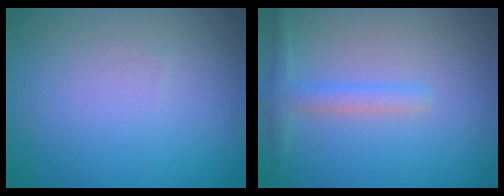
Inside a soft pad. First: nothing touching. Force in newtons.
{"total": 2.1, "press": 2.1, "slide": 0.1}